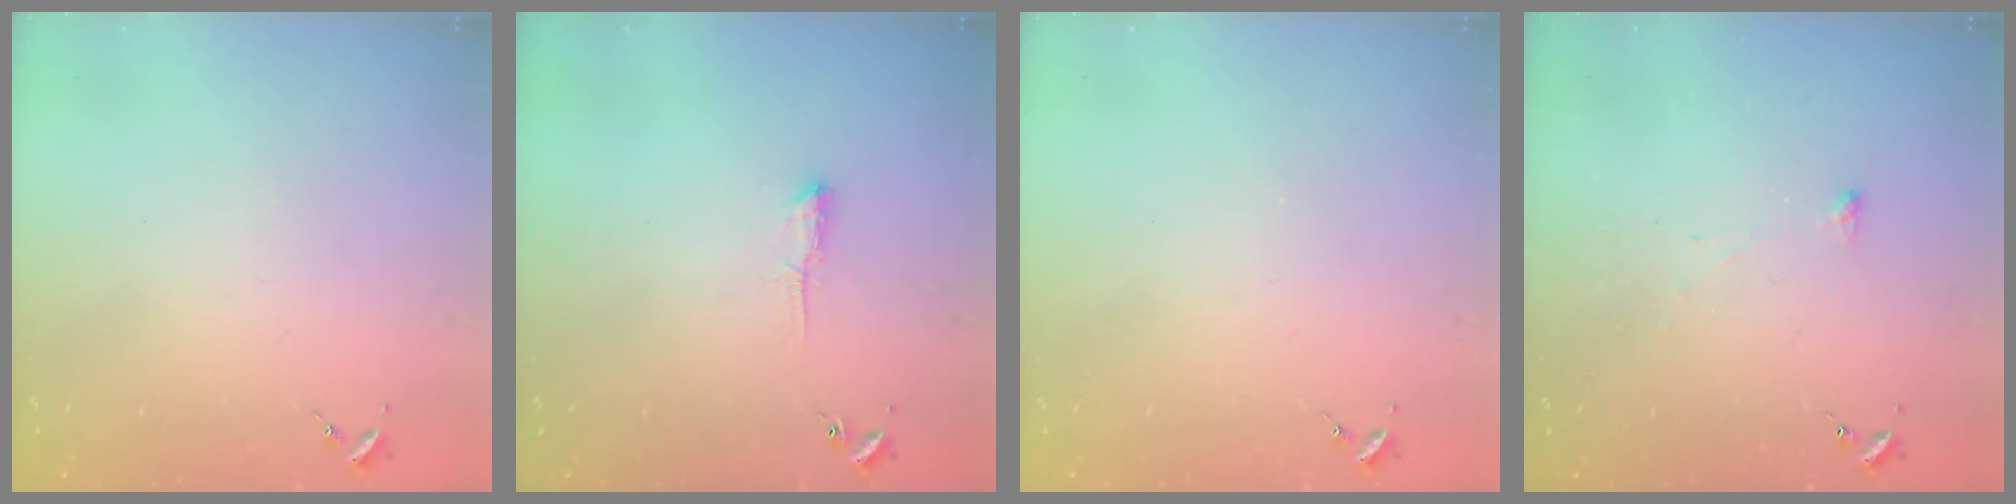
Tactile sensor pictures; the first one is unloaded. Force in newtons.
{"total": 3.4, "press": 3.4, "slide": 0.6}
{"total": 0.0}
{"total": 2.9, "press": 2.9, "slide": 0.3}